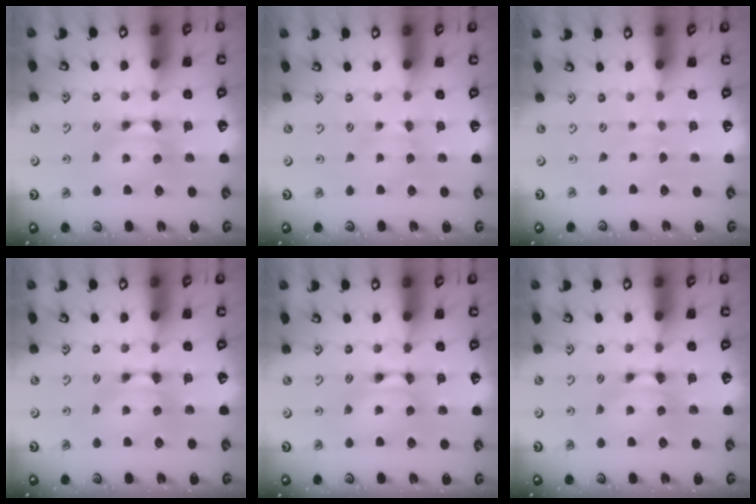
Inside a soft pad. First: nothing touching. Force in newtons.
{"total": 1.1, "press": 1.0, "slide": 0.6}
{"total": 3.6, "press": 3.6, "slide": 0.4}
{"total": 0.0}
{"total": 1.6, "press": 1.5, "slide": 0.2}
{"total": 0.0}